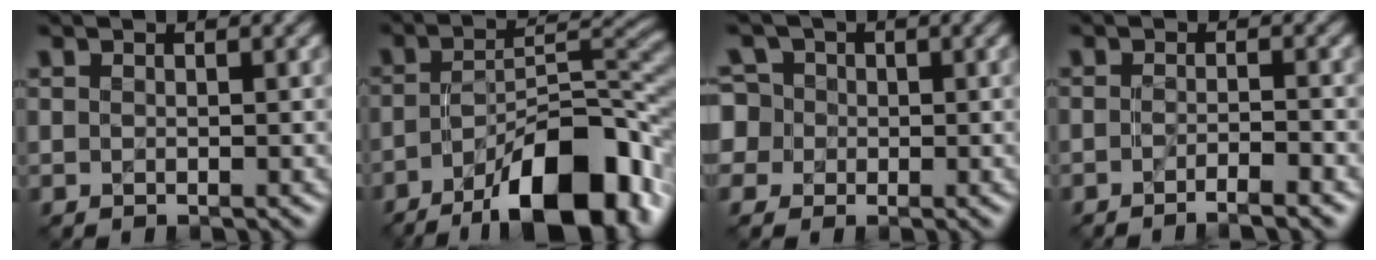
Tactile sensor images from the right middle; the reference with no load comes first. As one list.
[{"total": 12.5, "force": [-7.1, 4.2, 9.4], "torque": [-0.141, -0.002, -0.117]}, {"total": 5.9, "force": [0.7, 5.4, 2.2], "torque": [-0.044, 0.038, -0.020]}, {"total": 2.0, "force": [-1.5, 0.2, 1.3], "torque": [-0.015, -0.002, -0.033]}]